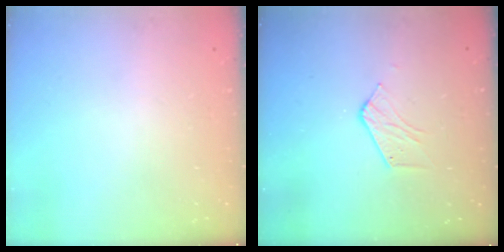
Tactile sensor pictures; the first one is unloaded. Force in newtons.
{"total": 5.8, "press": 5.8, "slide": 0.3}